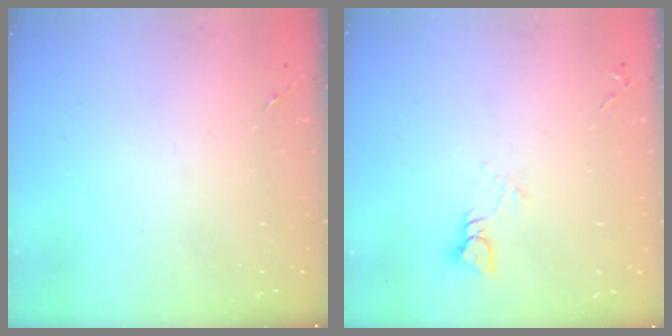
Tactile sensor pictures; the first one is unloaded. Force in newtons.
{"total": 3.9, "press": 3.9, "slide": 0.3}